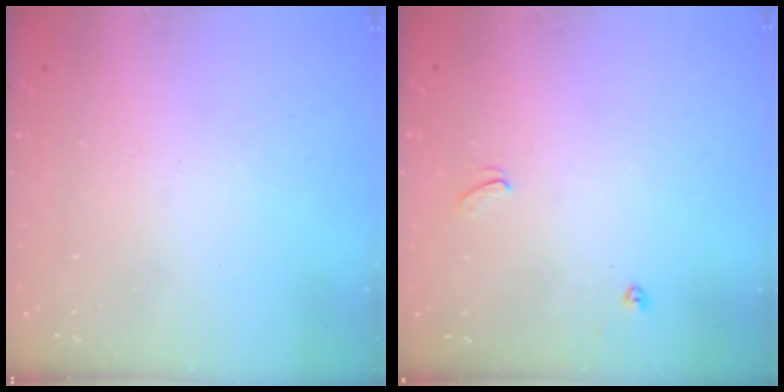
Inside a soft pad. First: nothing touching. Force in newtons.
{"total": 1.7, "press": 1.7, "slide": 0.5}